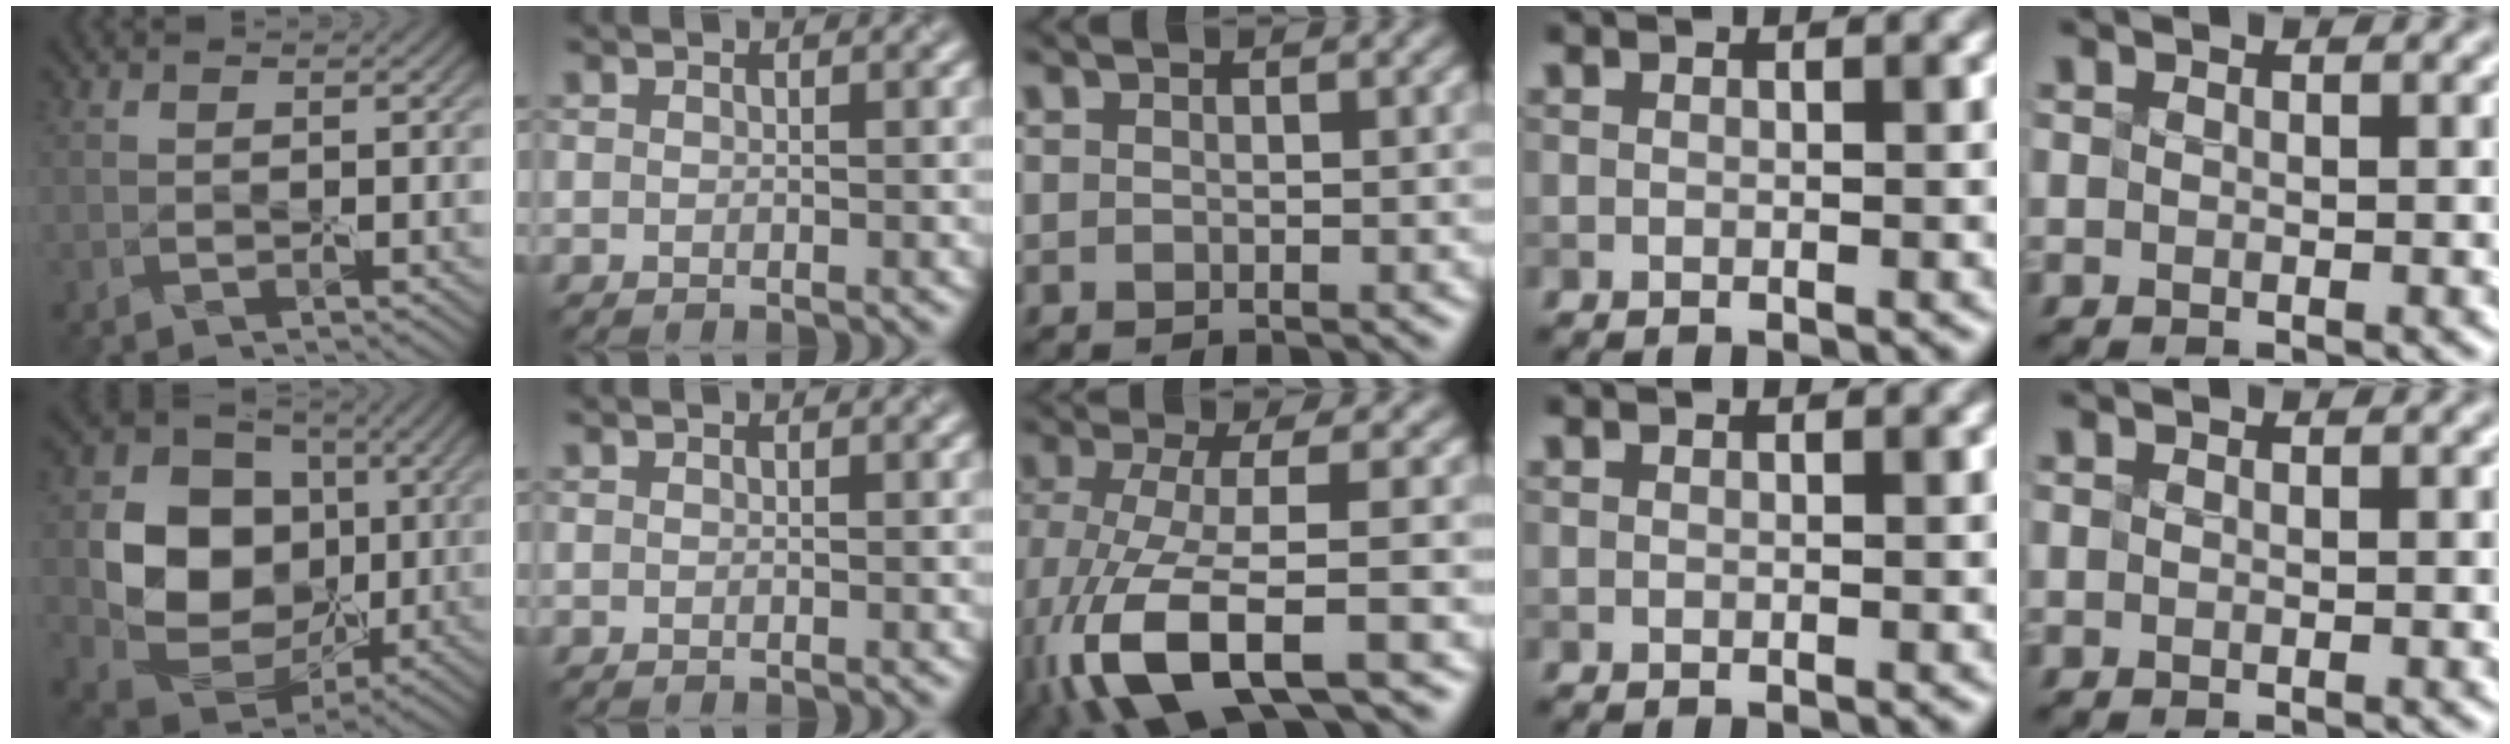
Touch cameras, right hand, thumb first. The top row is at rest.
{"thumb": {"total": 10.5, "force": [0.7, 9.1, 5.3], "torque": [-0.116, -0.001, 0.004]}, "middle": {"total": 9.7, "force": [-4.4, 3.0, 8.1], "torque": [-0.182, -0.017, -0.084]}}